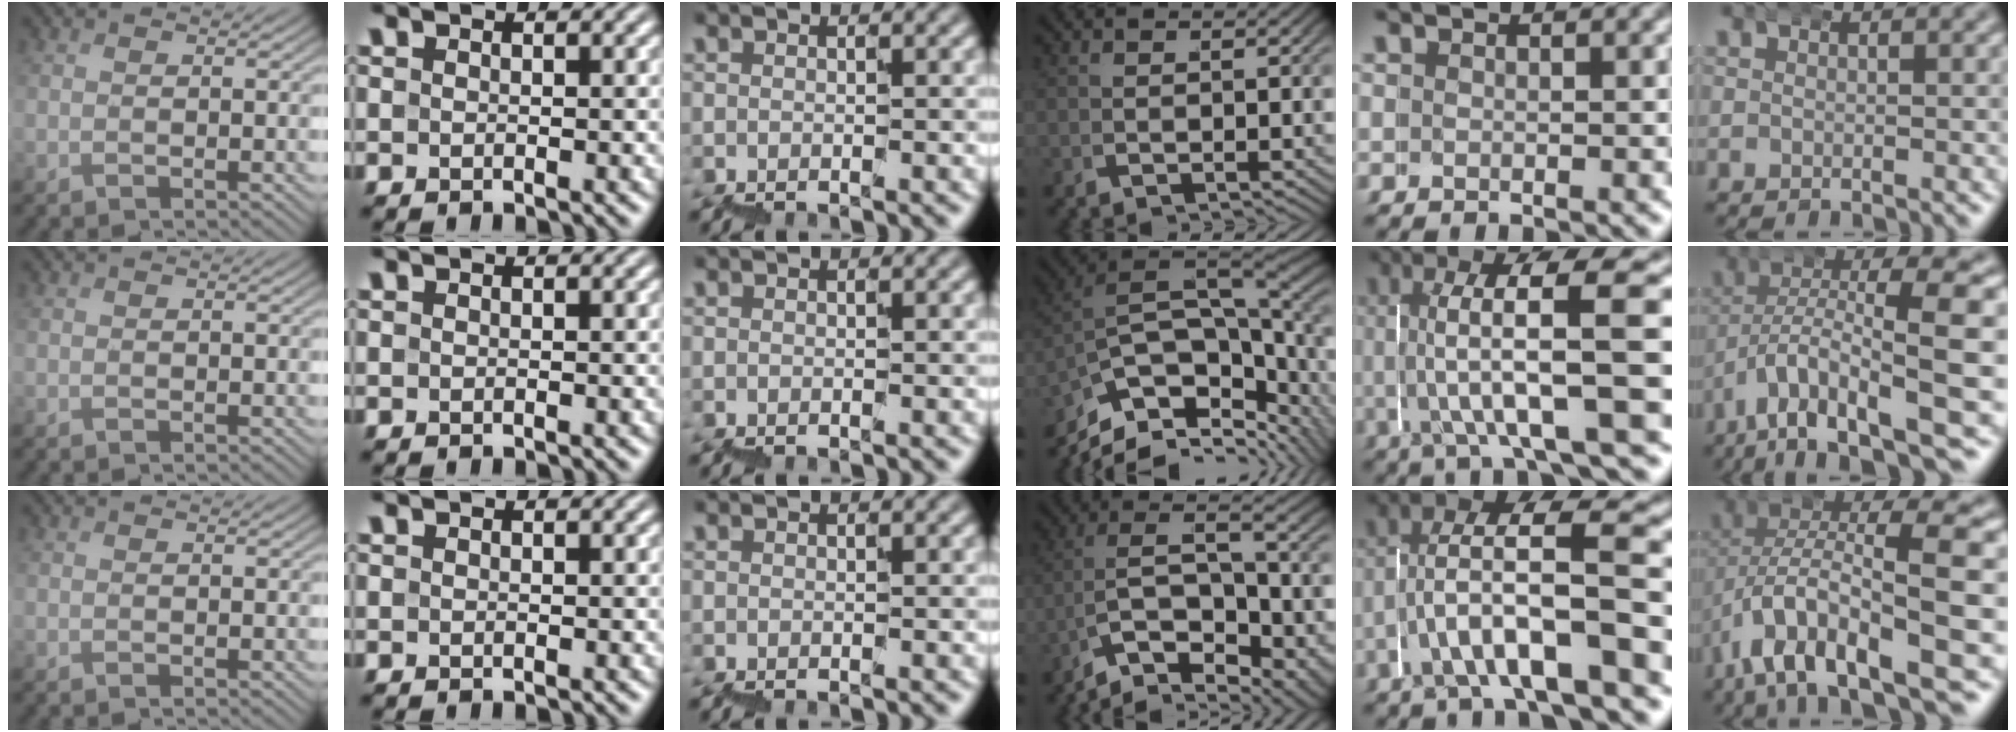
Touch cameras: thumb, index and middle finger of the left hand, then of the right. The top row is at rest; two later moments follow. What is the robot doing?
{"motion": "wrap", "object": "bubble wrap"}